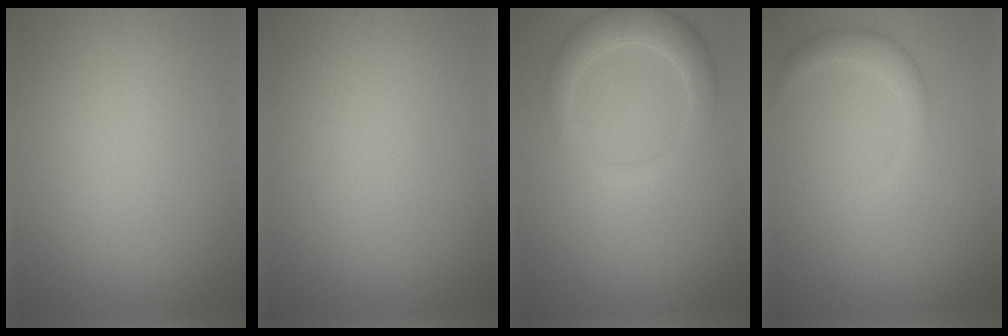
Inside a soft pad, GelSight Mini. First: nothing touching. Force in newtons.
{"total": 0.0}
{"total": 3.8, "press": 3.8, "slide": 0.2}
{"total": 2.1, "press": 2.1, "slide": 0.1}